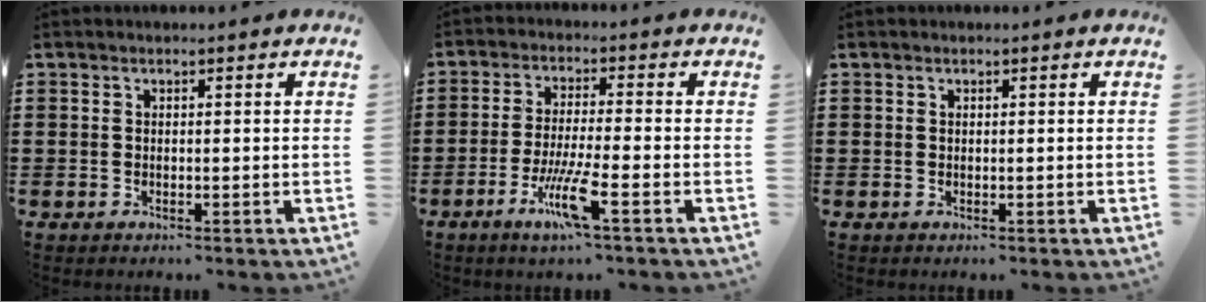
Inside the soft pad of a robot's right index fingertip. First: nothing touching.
{"total": 7.6, "force": [-3.9, 0.5, 6.6], "torque": [-0.131, -0.013, -0.072]}
{"total": 0.0}